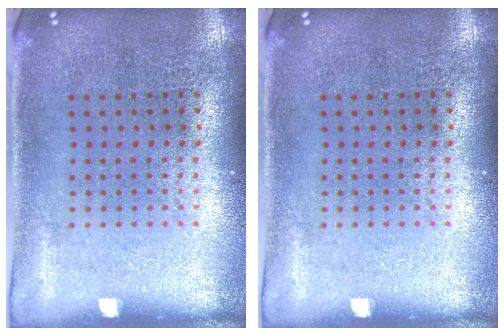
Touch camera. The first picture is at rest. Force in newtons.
{"total": 0.0}